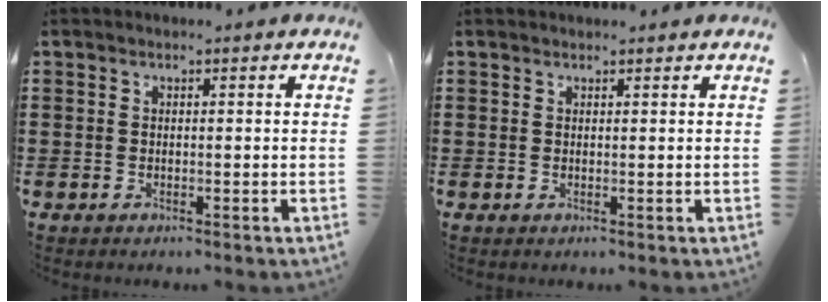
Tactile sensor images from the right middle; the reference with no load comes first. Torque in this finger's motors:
{"motor_torque": [-0.31, 0.10, 0.09, 0.03]}